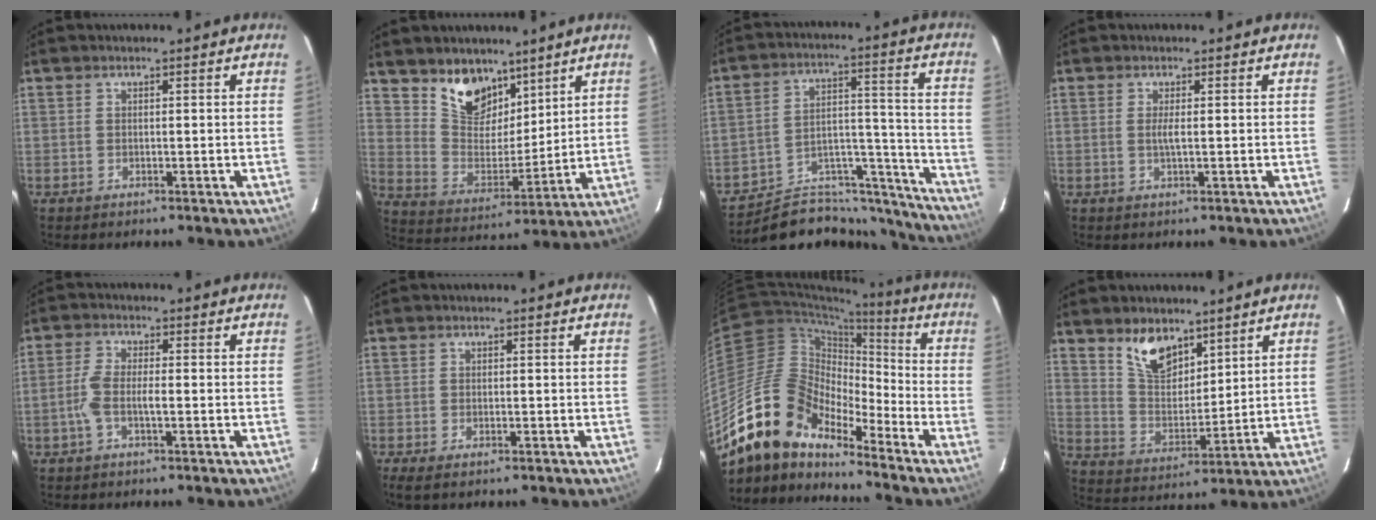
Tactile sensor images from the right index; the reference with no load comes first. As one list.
[{"total": 11.9, "force": [8.4, 6.7, 5.2], "torque": [-0.100, -0.002, 0.162]}, {"total": 20.0, "force": [-18.3, 7.0, 4.0], "torque": [-0.043, 0.068, -0.261]}, {"total": 1.4, "force": [0.1, 0.0, 1.4], "torque": [-0.029, -0.003, -0.001]}, {"total": 4.5, "force": [-1.4, 1.1, 4.1], "torque": [-0.094, 0.005, -0.029]}, {"total": 2.8, "force": [-1.8, 0.8, 1.9], "torque": [-0.044, -0.008, -0.031]}, {"total": 17.3, "force": [-14.0, 6.7, 7.5], "torque": [-0.132, 0.004, -0.272]}, {"total": 9.7, "force": [6.8, 4.9, 5.0], "torque": [-0.086, 0.005, 0.136]}]